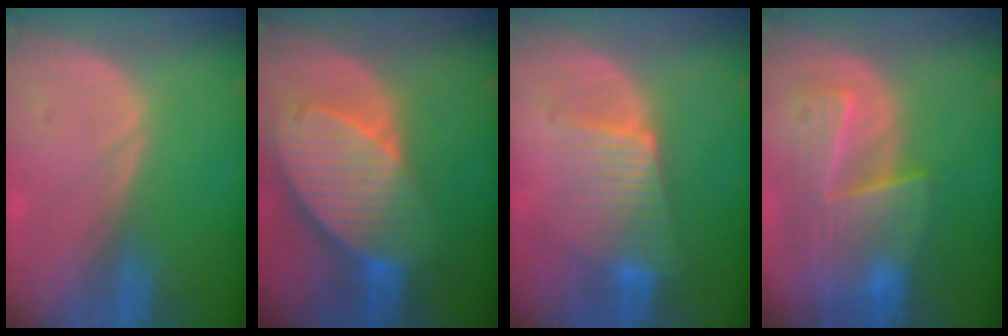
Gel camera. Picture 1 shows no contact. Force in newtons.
{"total": 10.2, "press": 8.9, "slide": 5.0}
{"total": 6.4, "press": 6.1, "slide": 2.2}
{"total": 9.1, "press": 8.2, "slide": 3.9}